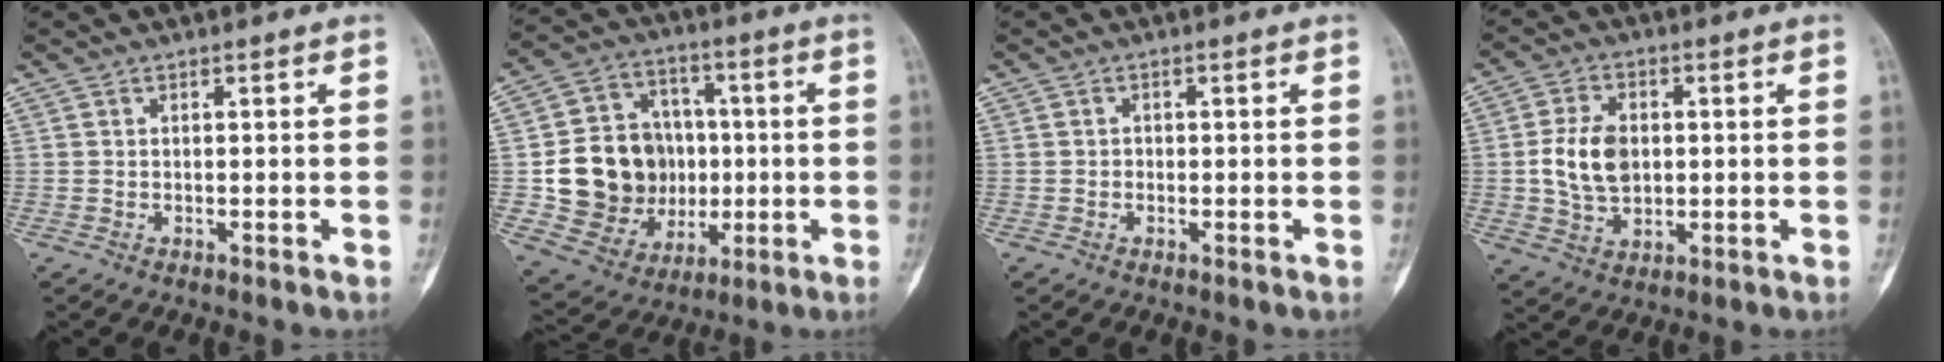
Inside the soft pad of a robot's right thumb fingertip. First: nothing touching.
{"total": 17.9, "force": [-0.7, 15.4, 9.2], "torque": [-0.113, 0.025, 0.010]}
{"total": 0.7, "force": [-0.2, 0.6, 0.1], "torque": [0.006, 0.002, -0.004]}
{"total": 9.4, "force": [0.4, 6.4, 6.8], "torque": [-0.116, 0.002, 0.010]}